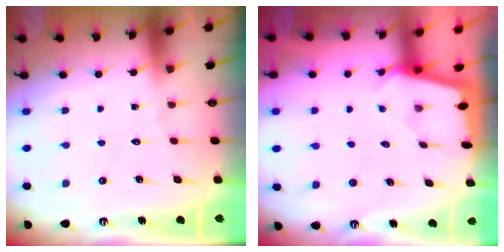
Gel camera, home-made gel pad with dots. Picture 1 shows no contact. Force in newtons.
{"total": 1.8, "press": 1.8, "slide": 0.1}